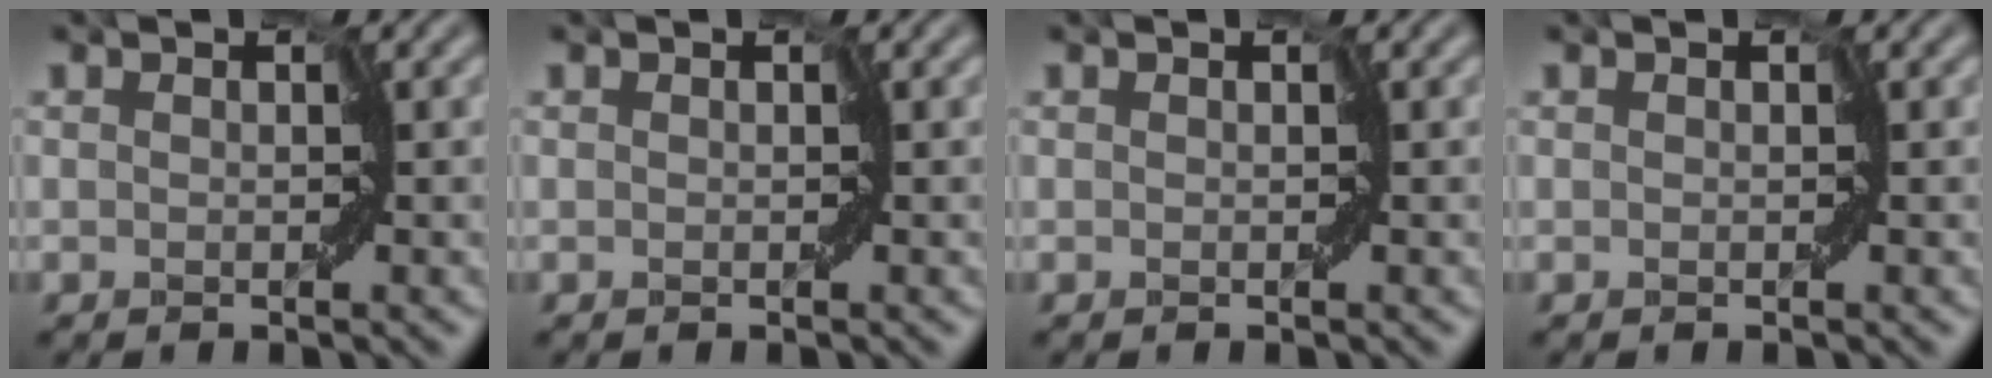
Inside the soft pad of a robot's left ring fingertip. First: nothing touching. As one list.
[{"total": 0.0}, {"total": 0.0}, {"total": 0.0}]